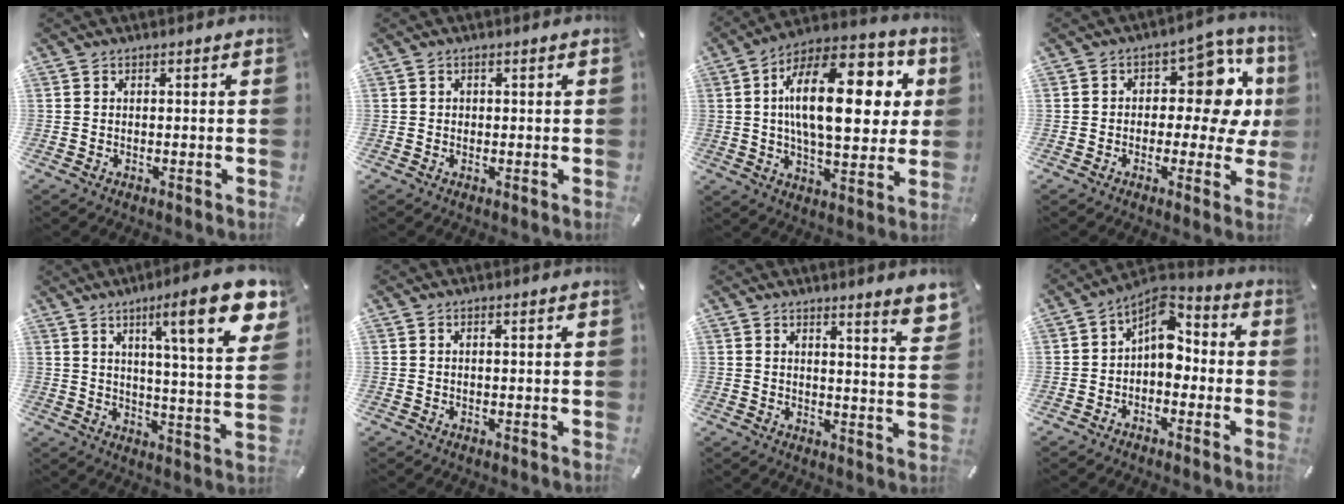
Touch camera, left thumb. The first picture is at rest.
{"total": 0.5, "force": [0.0, 0.5, 0.2], "torque": [-0.006, 0.003, 0.000]}
{"total": 24.0, "force": [5.6, 11.6, 20.3], "torque": [-0.334, -0.019, 0.081]}
{"total": 13.8, "force": [2.4, 8.5, 10.6], "torque": [-0.126, -0.019, 0.037]}
{"total": 18.3, "force": [9.0, 2.9, 15.7], "torque": [-0.229, -0.049, 0.126]}
{"total": 0.9, "force": [0.1, 0.1, 0.9], "torque": [-0.016, -0.001, 0.001]}
{"total": 6.1, "force": [4.4, 0.1, 4.2], "torque": [-0.066, -0.033, 0.073]}
{"total": 7.3, "force": [-0.1, 5.3, 5.0], "torque": [-0.077, -0.011, -0.008]}